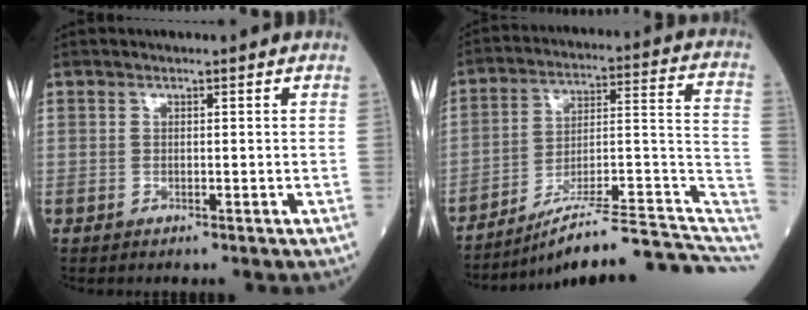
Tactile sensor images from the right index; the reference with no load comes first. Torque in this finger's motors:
{"motor_torque": [-0.29, -0.31, -0.05, -0.01]}